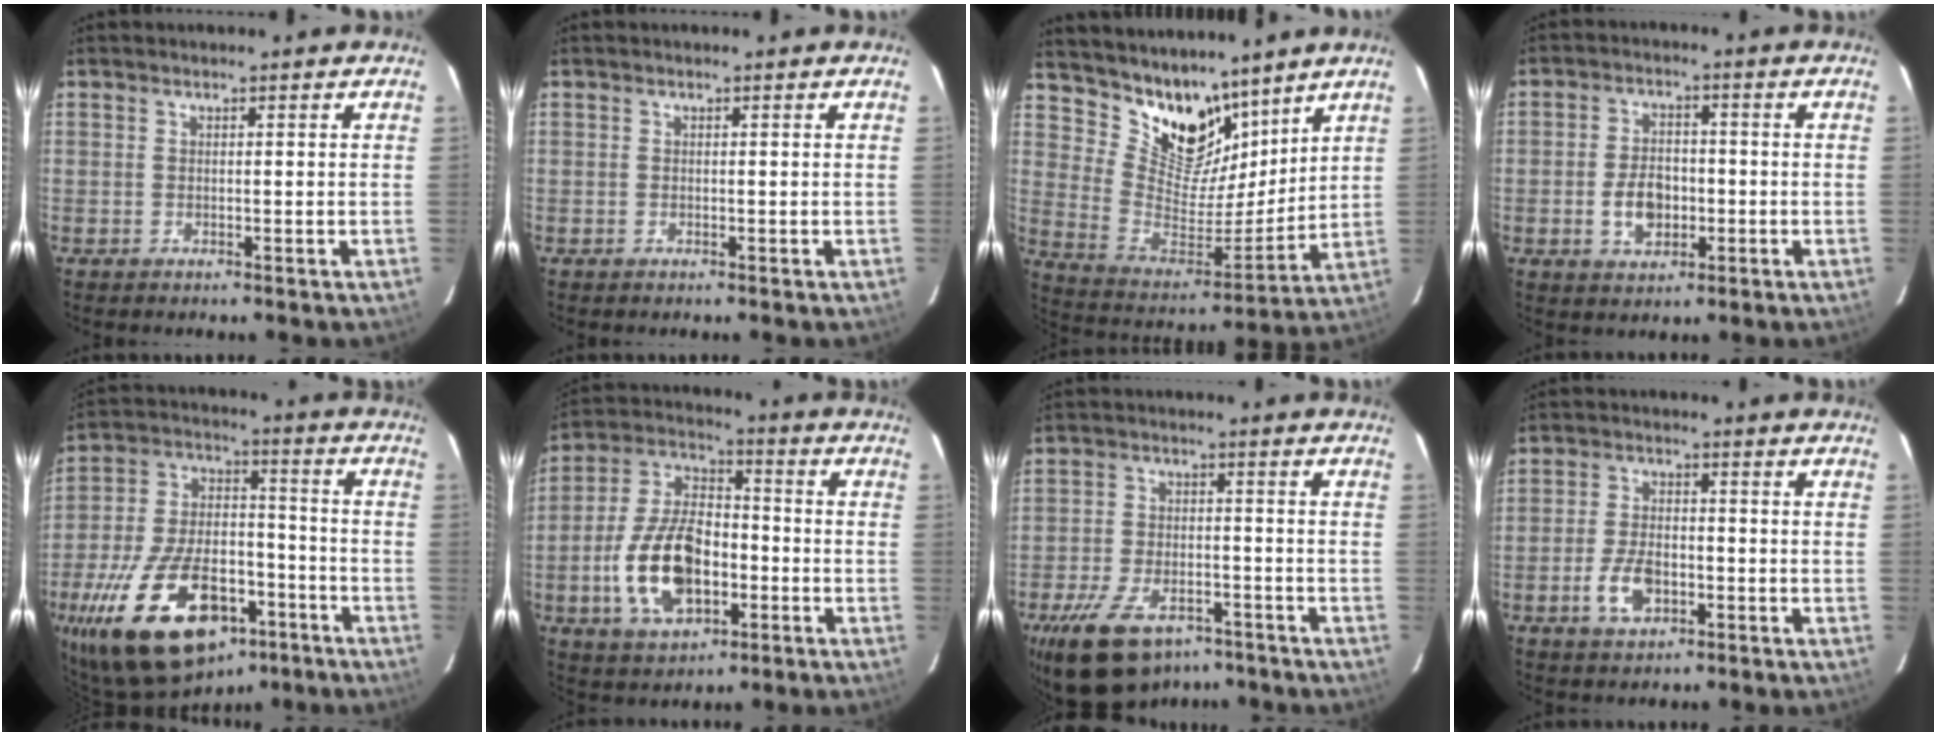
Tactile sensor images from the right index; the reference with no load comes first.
{"total": 0.0}
{"total": 14.8, "force": [11.3, 7.9, 5.4], "torque": [-0.112, -0.008, 0.215]}
{"total": 6.7, "force": [-1.8, 4.4, 4.6], "torque": [-0.089, 0.009, -0.023]}
{"total": 25.1, "force": [-14.3, 12.7, 16.2], "torque": [-0.317, -0.004, -0.220]}
{"total": 16.2, "force": [-4.8, 9.1, 12.5], "torque": [-0.259, 0.012, -0.077]}
{"total": 15.7, "force": [-10.4, 8.2, 8.4], "torque": [-0.189, -0.008, -0.170]}
{"total": 6.8, "force": [-2.7, 3.8, 5.0], "torque": [-0.106, 0.002, -0.046]}